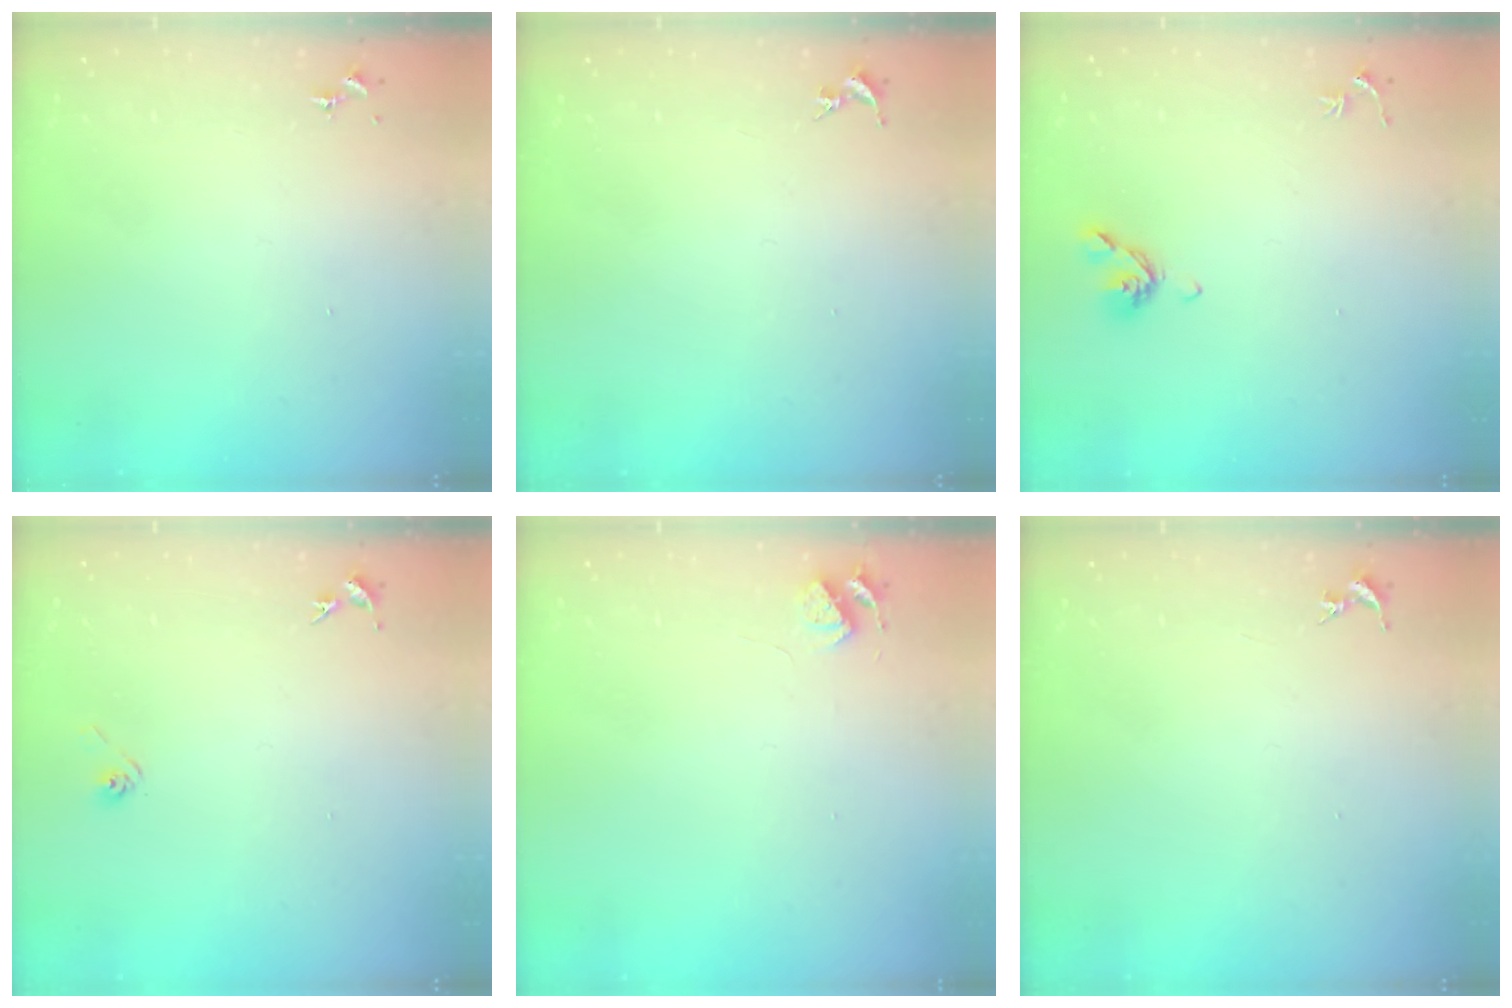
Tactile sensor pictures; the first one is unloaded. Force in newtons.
{"total": 0.0}
{"total": 6.9, "press": 6.8, "slide": 1.5}
{"total": 3.1, "press": 2.7, "slide": 1.4}
{"total": 5.7, "press": 5.7, "slide": 0.8}
{"total": 0.0}